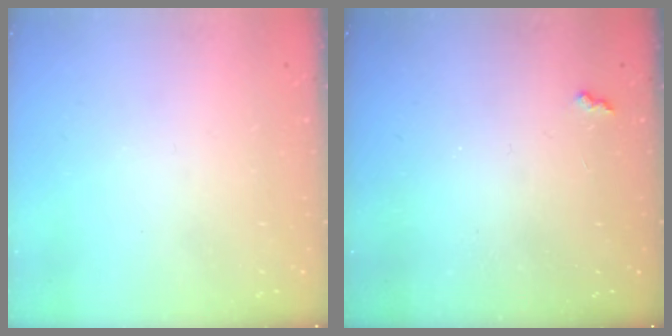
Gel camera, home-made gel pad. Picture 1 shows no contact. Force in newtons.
{"total": 2.6, "press": 2.5, "slide": 0.5}